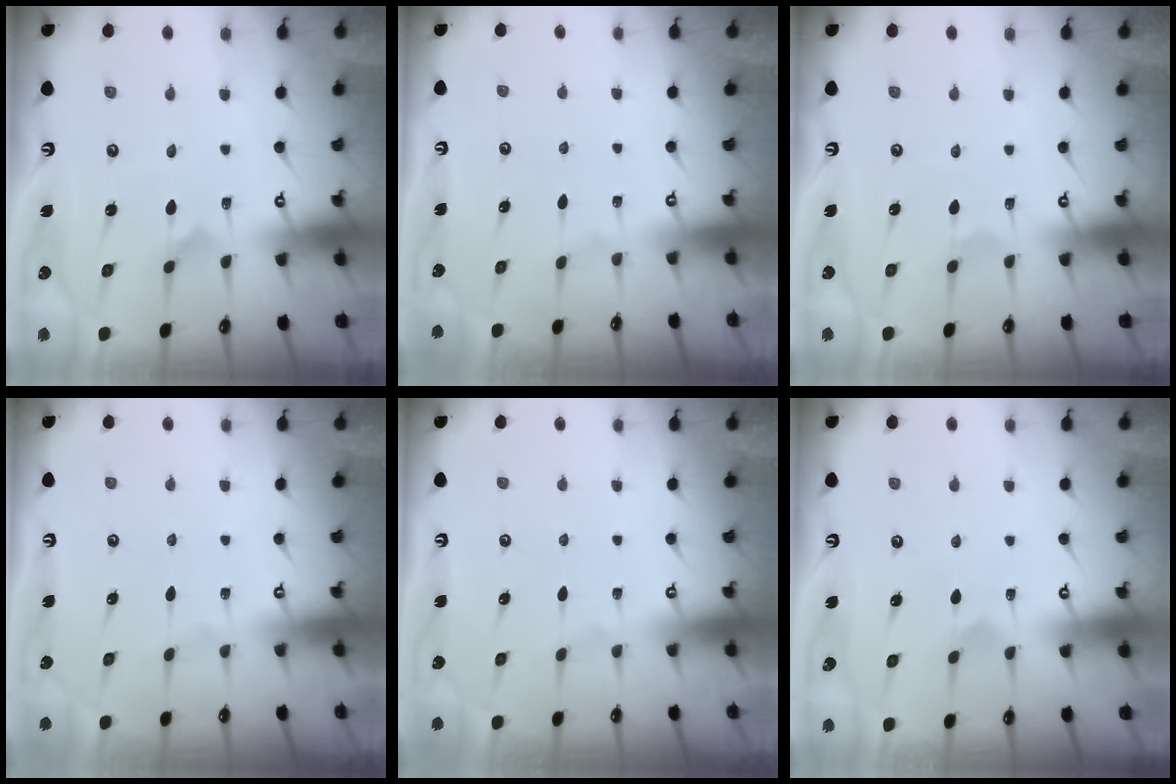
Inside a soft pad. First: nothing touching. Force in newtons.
{"total": 0.0}
{"total": 1.0, "press": 1.0, "slide": 0.1}
{"total": 0.0}
{"total": 0.0}
{"total": 2.2, "press": 2.2, "slide": 0.2}